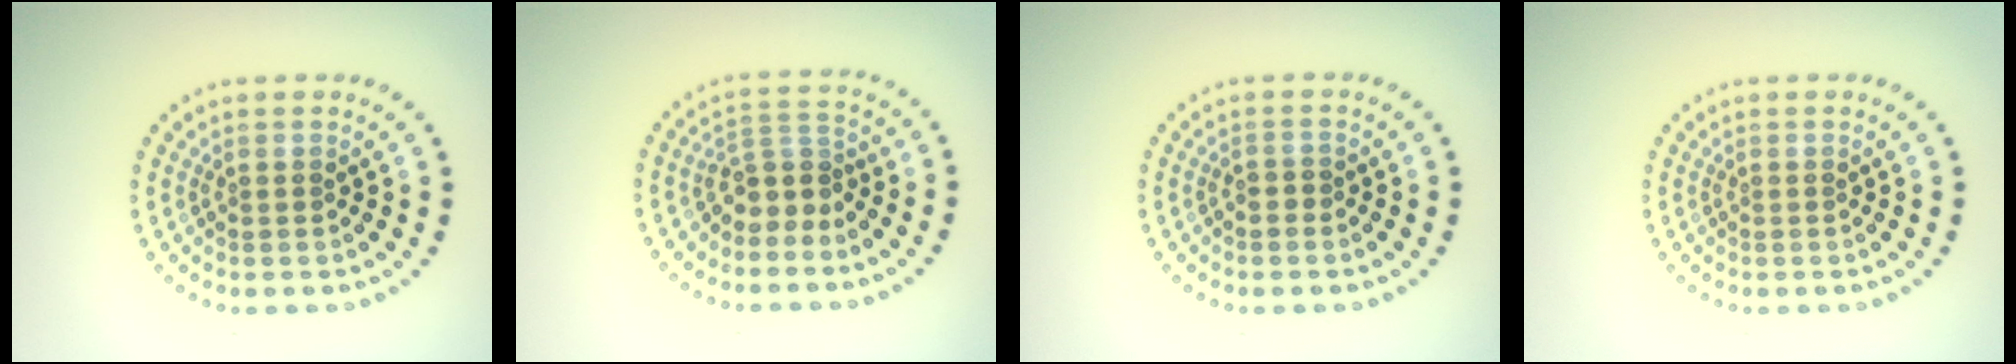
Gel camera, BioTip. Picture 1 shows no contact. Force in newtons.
{"total": 2.9, "press": 2.1, "slide": 2.0}
{"total": 0.6, "press": 0.4, "slide": 0.4}
{"total": 0.0}